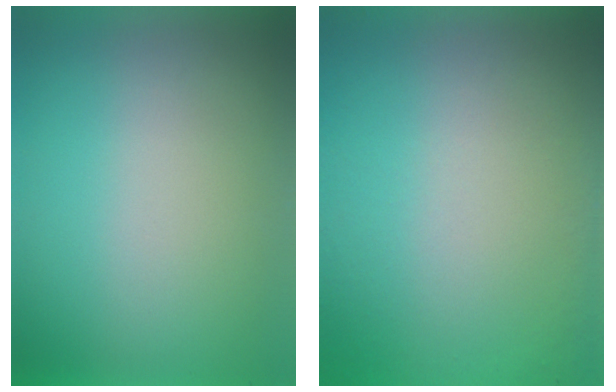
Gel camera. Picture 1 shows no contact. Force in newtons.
{"total": 7.0}